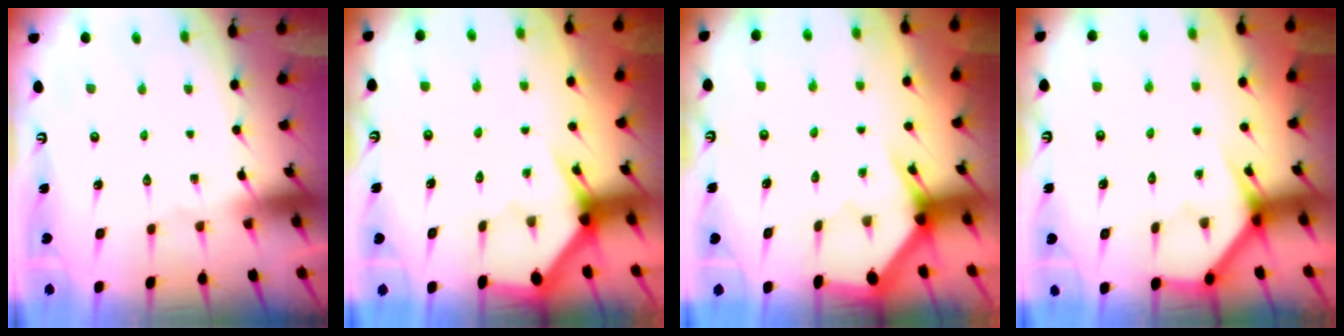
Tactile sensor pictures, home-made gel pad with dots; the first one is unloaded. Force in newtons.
{"total": 3.3, "press": 3.3, "slide": 0.2}
{"total": 3.0, "press": 3.0, "slide": 0.0}
{"total": 3.9, "press": 3.8, "slide": 0.3}